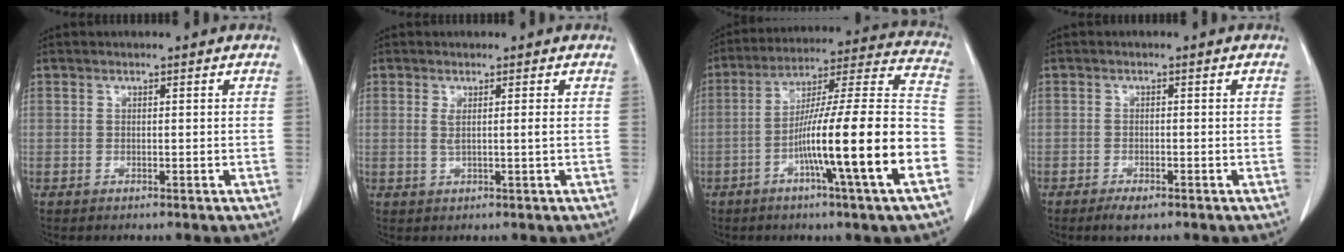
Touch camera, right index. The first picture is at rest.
{"total": 1.8, "force": [0.3, -0.2, 1.8], "torque": [-0.037, -0.003, 0.007]}
{"total": 20.4, "force": [-7.1, -0.6, 19.1], "torque": [-0.279, 0.003, -0.119]}
{"total": 2.2, "force": [-1.5, 0.8, 1.4], "torque": [-0.029, -0.003, -0.020]}